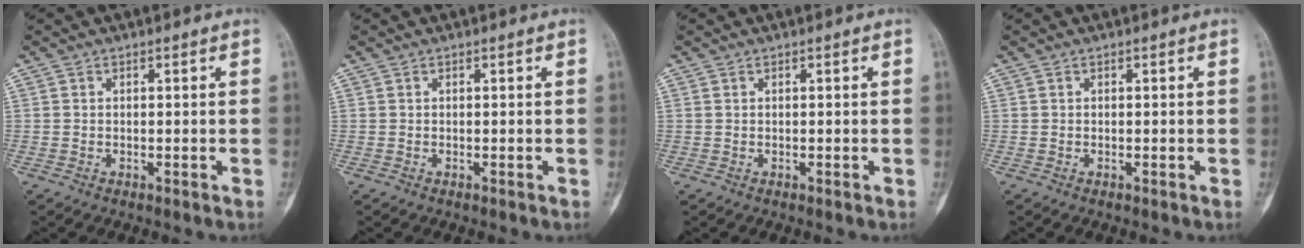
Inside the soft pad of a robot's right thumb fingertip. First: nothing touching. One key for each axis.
{"total": 0.0}
{"total": 0.0}
{"total": 0.0}